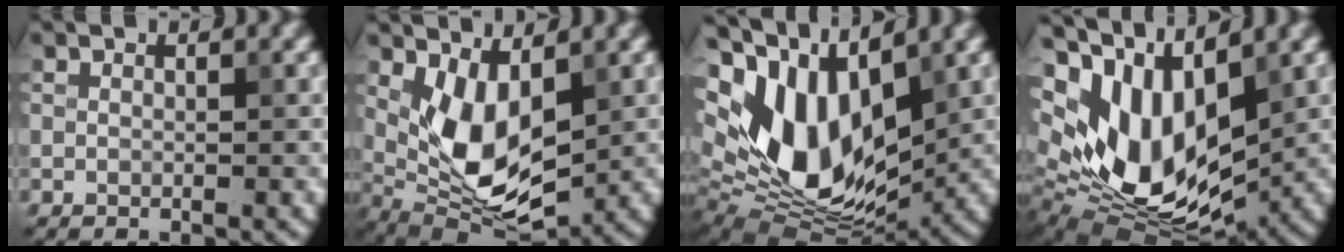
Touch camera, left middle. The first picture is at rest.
{"total": 7.5, "force": [0.9, 3.8, 6.4], "torque": [-0.131, -0.013, 0.020]}
{"total": 11.9, "force": [3.1, 7.0, 9.2], "torque": [-0.182, -0.001, 0.054]}
{"total": 11.9, "force": [3.4, 6.7, 9.3], "torque": [-0.186, -0.009, 0.061]}